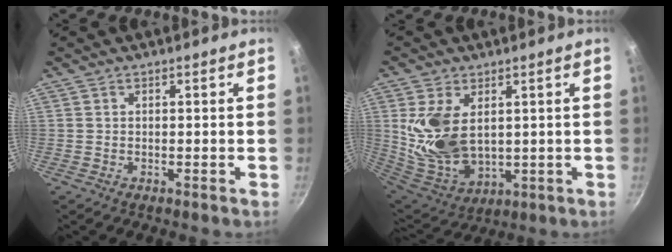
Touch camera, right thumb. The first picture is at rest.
{"total": 14.0, "force": [2.8, 8.7, 10.6], "torque": [-0.197, -0.037, 0.073]}